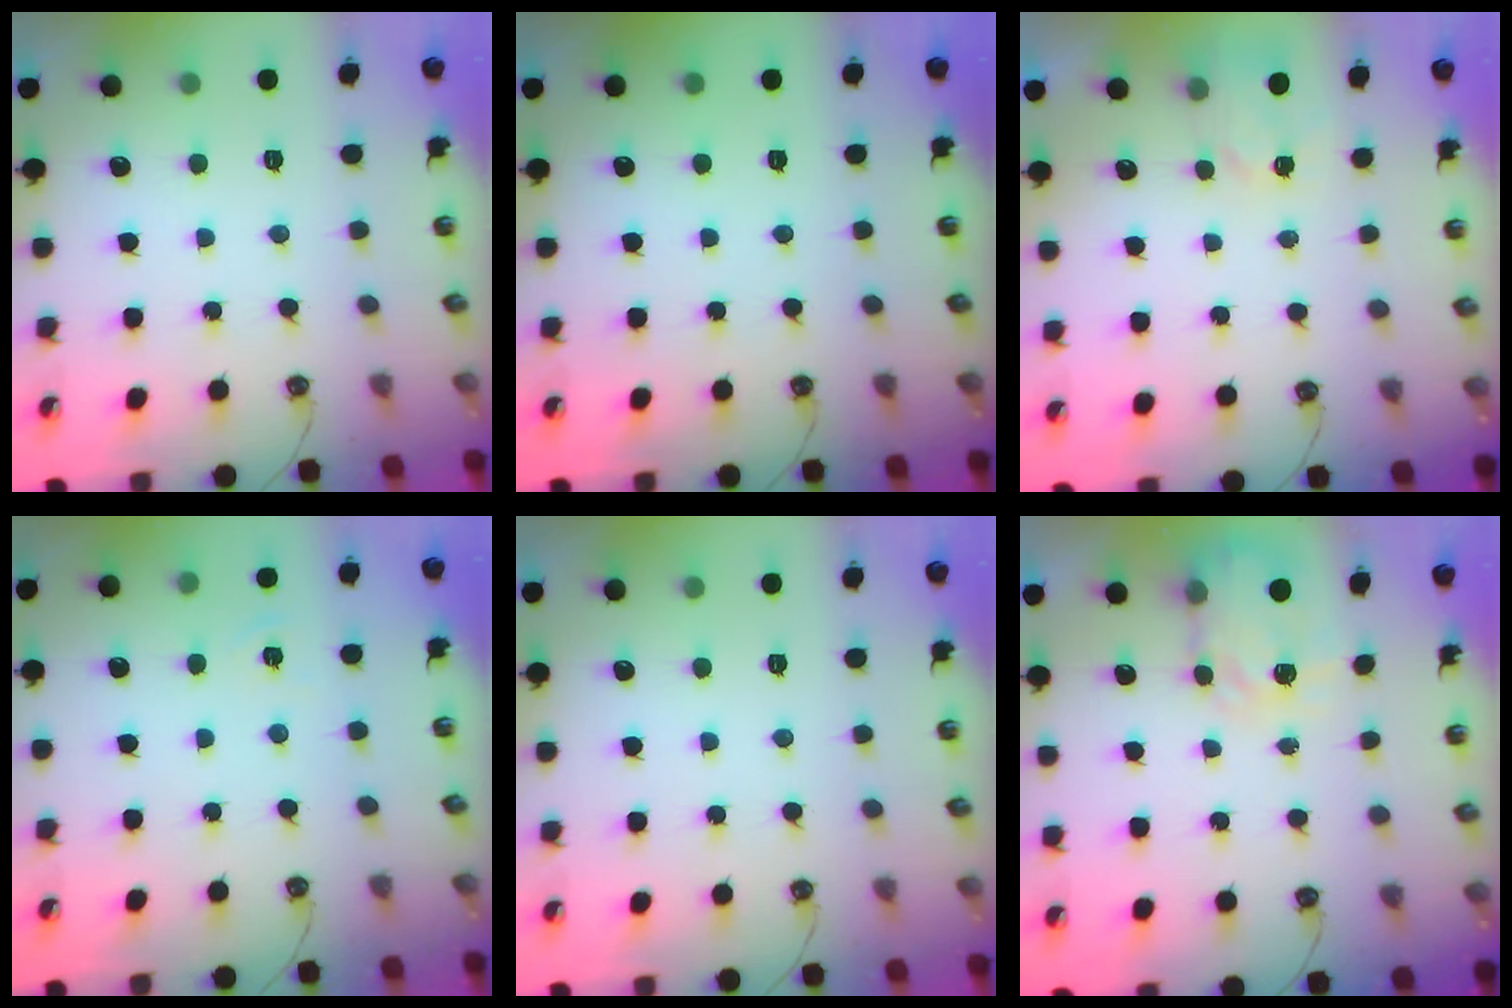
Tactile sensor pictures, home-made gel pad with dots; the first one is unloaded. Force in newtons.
{"total": 0.0}
{"total": 2.7, "press": 2.7, "slide": 0.4}
{"total": 3.6, "press": 3.6, "slide": 0.5}
{"total": 0.0}
{"total": 4.6, "press": 4.5, "slide": 0.3}